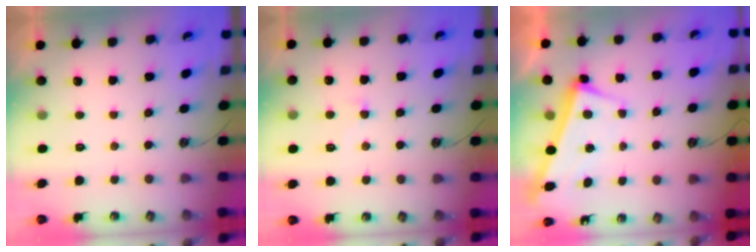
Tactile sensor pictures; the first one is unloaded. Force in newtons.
{"total": 2.7, "press": 2.6, "slide": 0.8}
{"total": 3.3, "press": 3.2, "slide": 0.9}